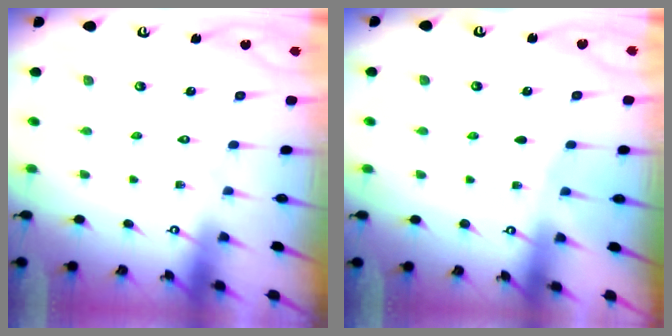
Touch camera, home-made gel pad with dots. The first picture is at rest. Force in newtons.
{"total": 2.1, "press": 2.1, "slide": 0.3}